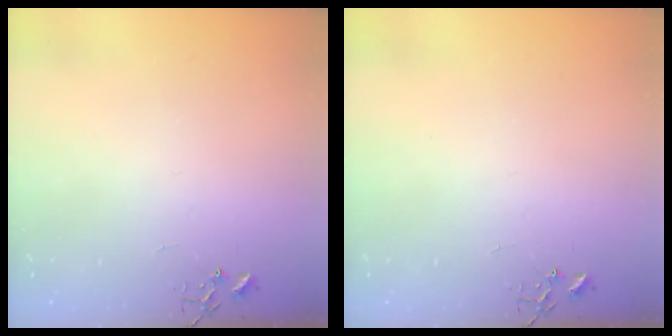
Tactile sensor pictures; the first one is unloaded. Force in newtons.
{"total": 0.0}